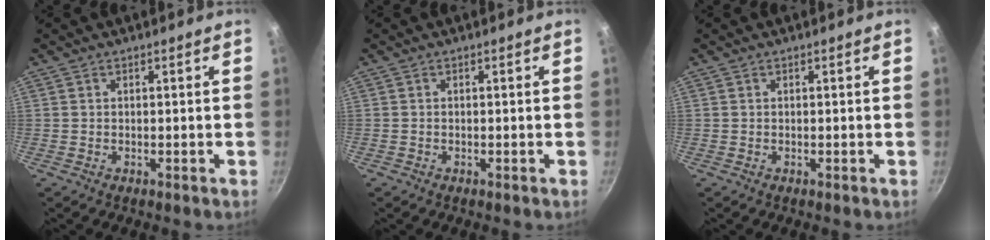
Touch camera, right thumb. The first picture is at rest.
{"total": 0.0}
{"total": 0.0}